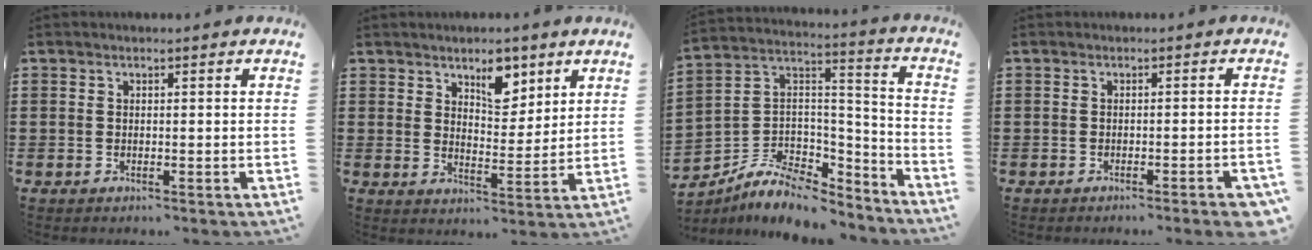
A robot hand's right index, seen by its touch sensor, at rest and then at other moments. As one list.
[{"total": 6.4, "force": [4.3, 3.2, 3.4], "torque": [-0.048, -0.006, 0.072]}, {"total": 8.1, "force": [-5.6, 4.7, 3.6], "torque": [-0.084, 0.007, -0.107]}, {"total": 1.7, "force": [-1.3, -0.1, 1.2], "torque": [-0.019, 0.001, -0.024]}]